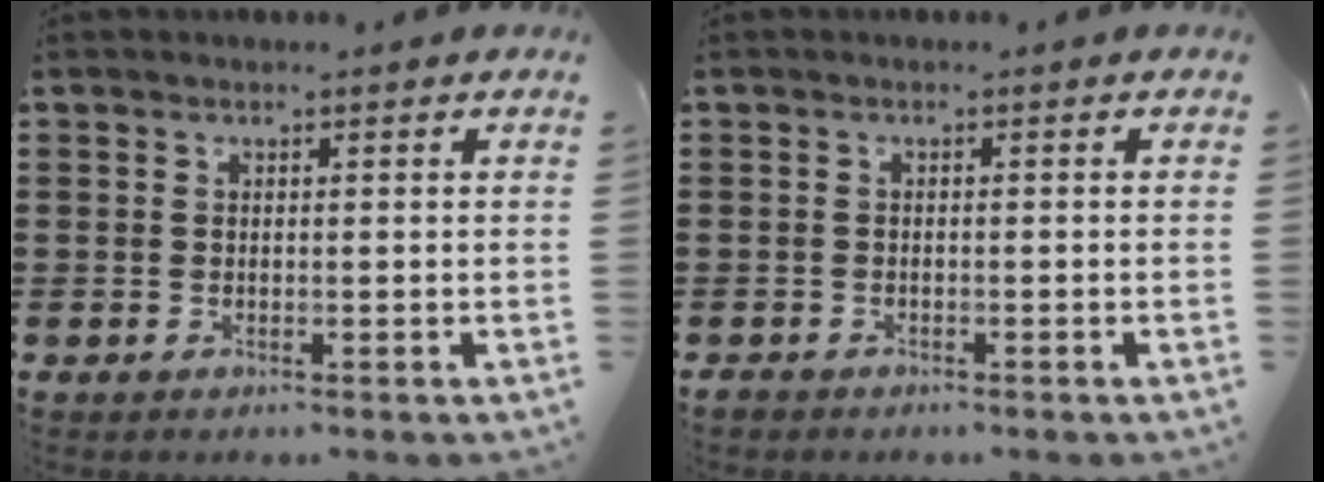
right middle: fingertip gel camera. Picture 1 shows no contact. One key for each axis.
{"total": 0.7, "fx": -0.7, "fy": 0.3, "fz": 0.1, "tx": -0.003, "ty": 0.000, "tz": -0.014}